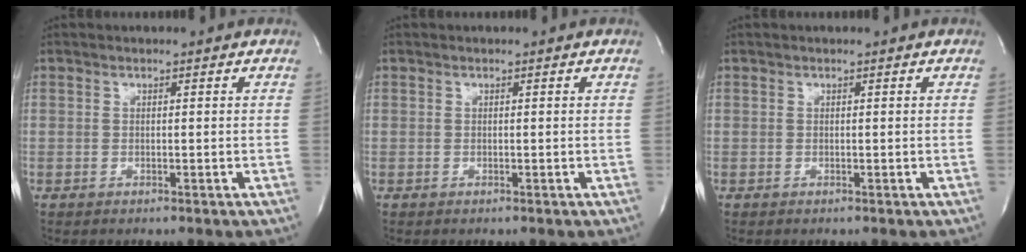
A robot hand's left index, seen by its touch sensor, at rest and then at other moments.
{"total": 0.0}
{"total": 0.0}